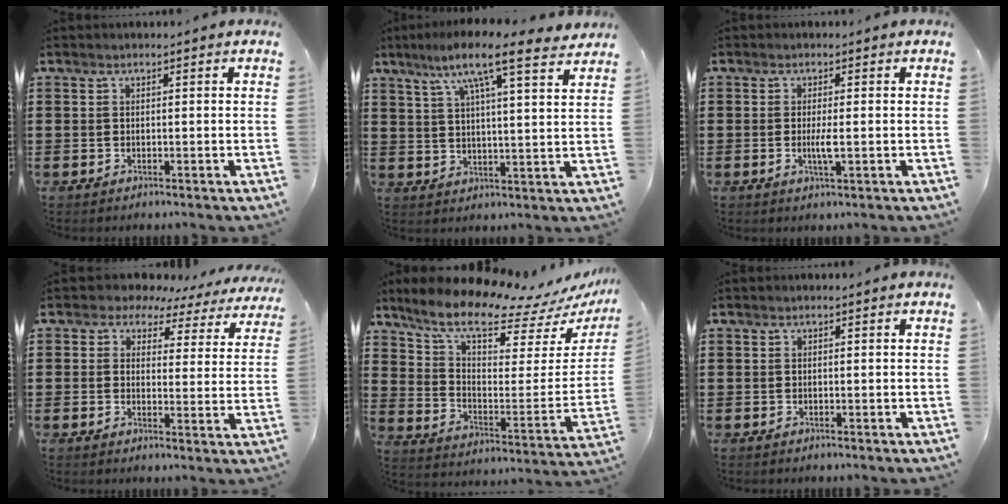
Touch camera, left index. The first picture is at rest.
{"total": 10.2, "force": [7.6, 1.2, 6.7], "torque": [-0.139, -0.026, 0.124]}
{"total": 2.6, "force": [-0.3, 0.3, 2.5], "torque": [-0.054, -0.006, -0.009]}
{"total": 3.9, "force": [3.1, 2.2, 0.9], "torque": [-0.032, -0.020, 0.049]}
{"total": 10.3, "force": [8.8, 2.2, 5.0], "torque": [-0.122, -0.068, 0.148]}
{"total": 0.0}